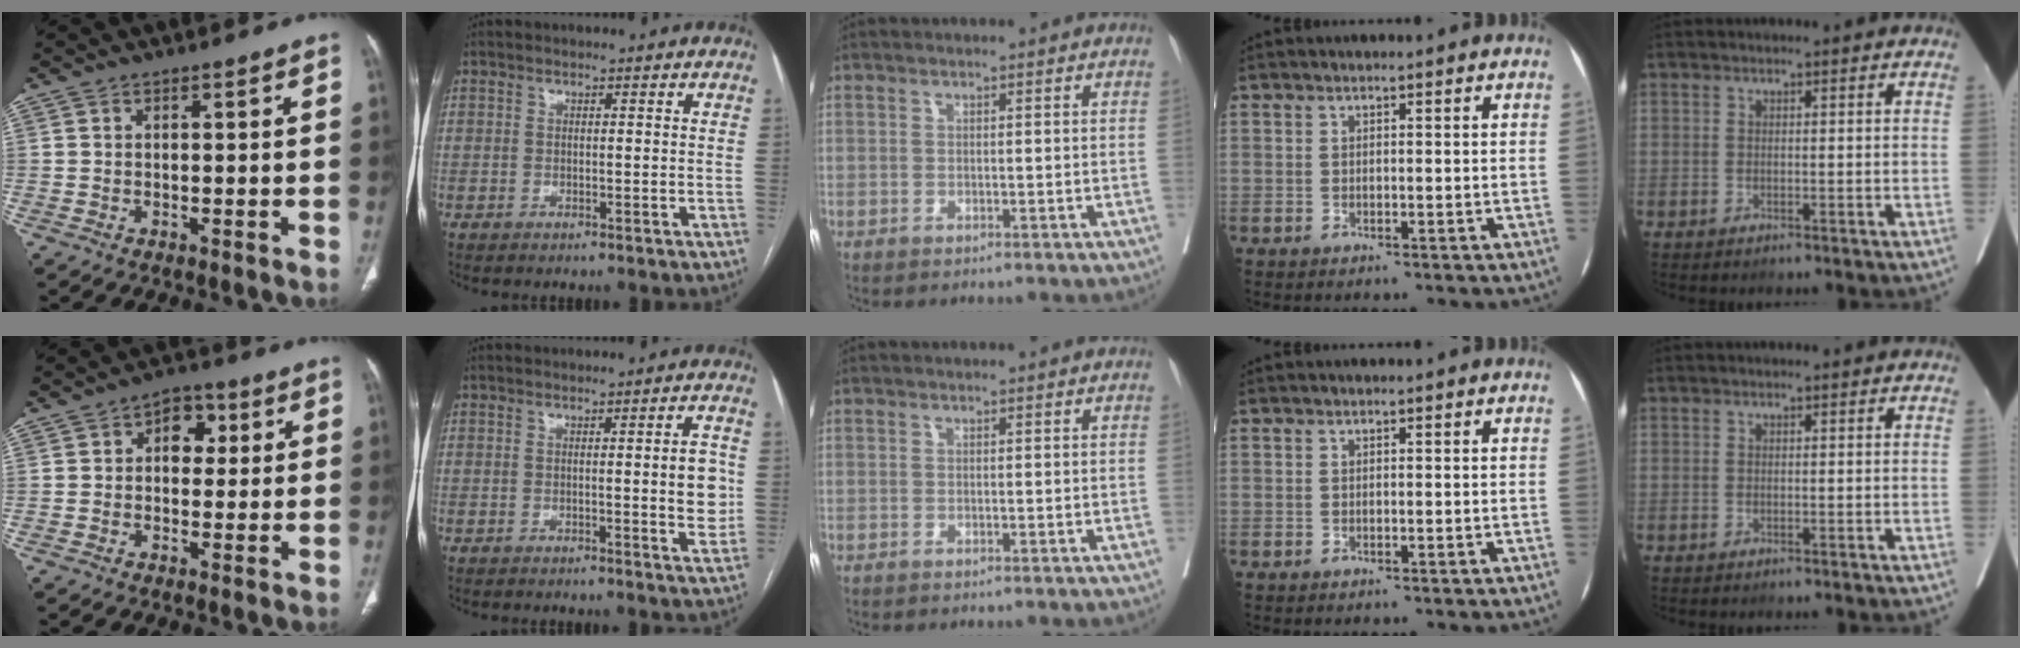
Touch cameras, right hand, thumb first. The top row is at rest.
{"thumb": {"total": 6.1, "force": [1.3, 4.4, 4.0], "torque": [-0.021, 0.007, 0.011]}, "index": {"total": 4.6, "force": [-0.1, 0.6, 4.5], "torque": [-0.055, -0.001, -0.004]}}